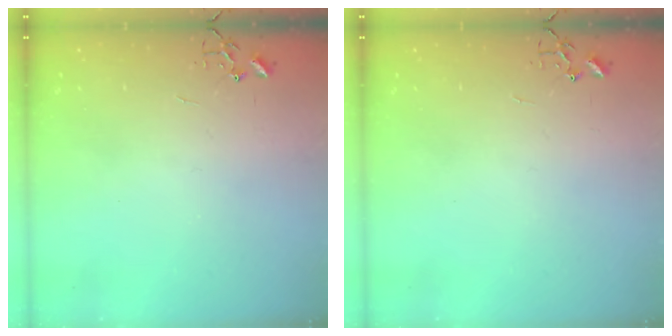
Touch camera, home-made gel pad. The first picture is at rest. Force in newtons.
{"total": 0.0}